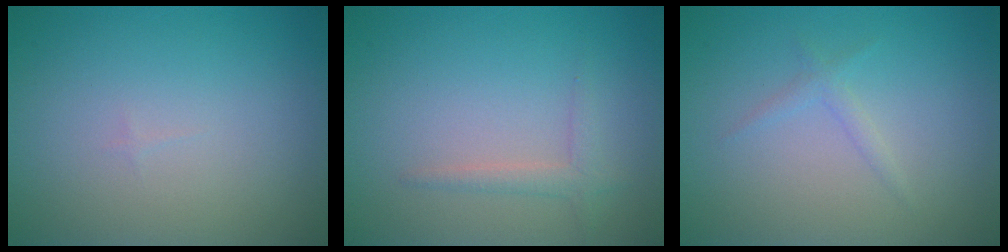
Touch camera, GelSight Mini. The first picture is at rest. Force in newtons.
{"total": 1.4, "press": 1.4, "slide": 0.1}
{"total": 1.0, "press": 1.0, "slide": 0.0}